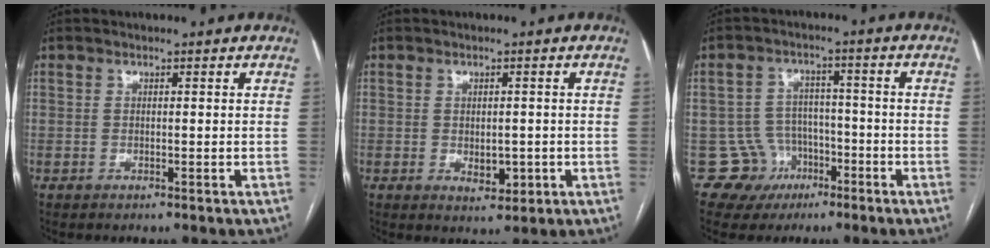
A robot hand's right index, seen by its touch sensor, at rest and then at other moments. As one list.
[{"total": 3.4, "force": [-0.7, 2.0, 2.7], "torque": [-0.035, -0.004, 0.000]}, {"total": 6.7, "force": [-3.1, 5.9, -0.5], "torque": [0.019, 0.019, -0.045]}]